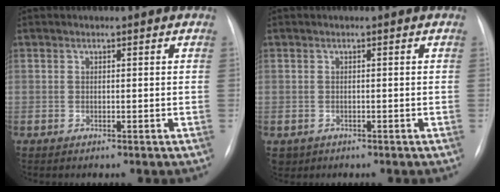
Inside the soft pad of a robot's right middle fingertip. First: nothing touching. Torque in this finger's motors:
{"motor_torque": [-0.20, 0.10, -0.03, -0.01]}